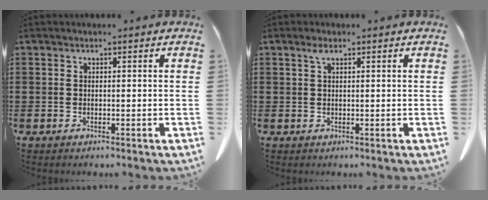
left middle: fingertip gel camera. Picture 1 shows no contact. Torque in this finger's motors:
{"motor_torque": [1.17, 0.97, 0.00, -0.01]}